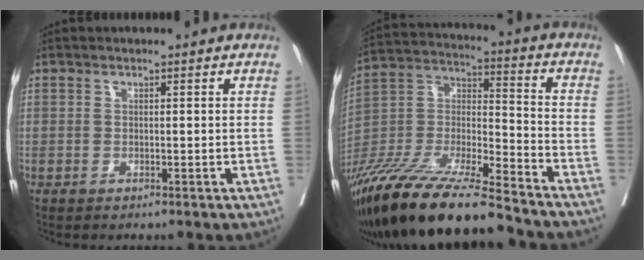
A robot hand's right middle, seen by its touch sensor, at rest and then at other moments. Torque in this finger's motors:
{"motor_torque": [1.06, -1.08, 0.85, 0.21]}